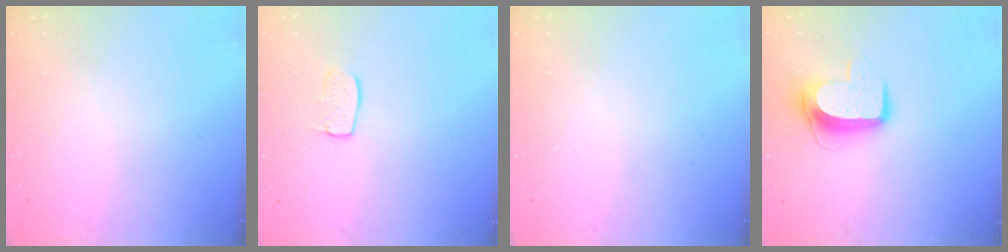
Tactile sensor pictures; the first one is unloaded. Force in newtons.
{"total": 6.8, "press": 6.8, "slide": 0.4}
{"total": 0.0}
{"total": 10.2, "press": 10.2, "slide": 0.2}